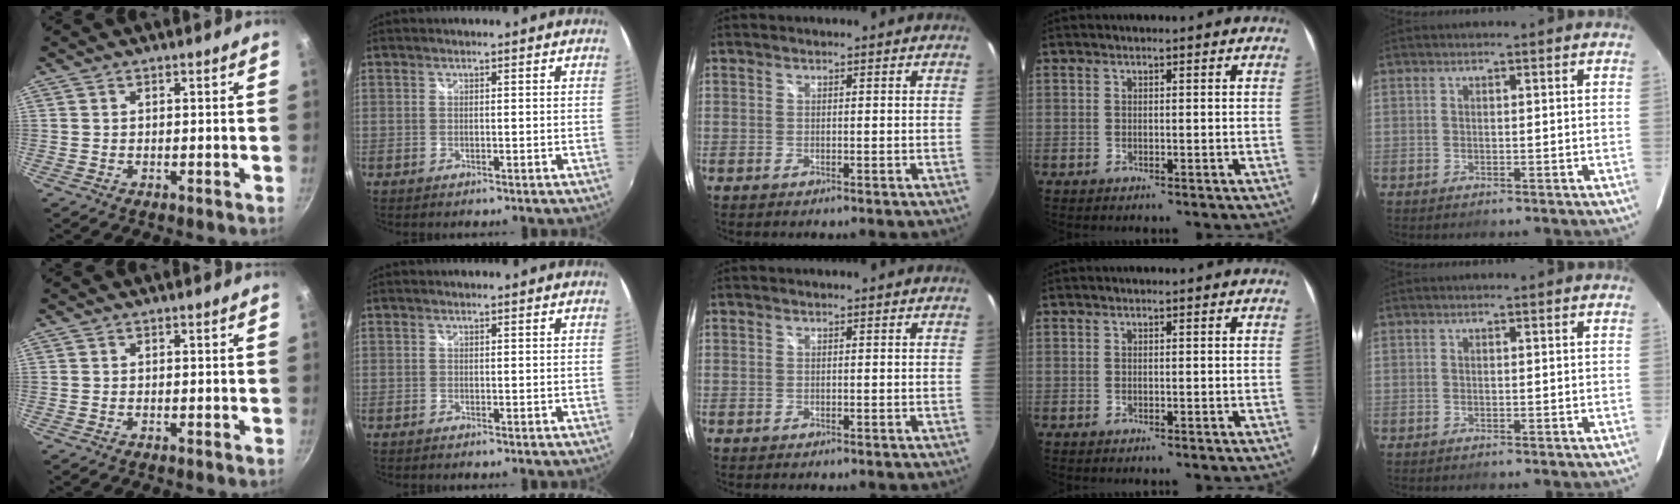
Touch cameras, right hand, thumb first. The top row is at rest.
{}